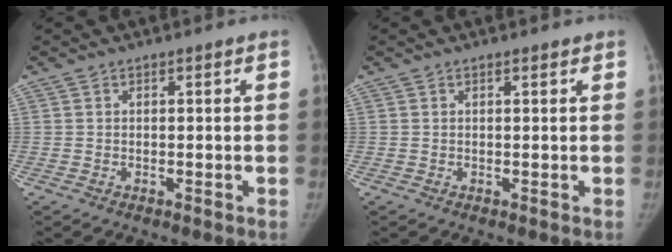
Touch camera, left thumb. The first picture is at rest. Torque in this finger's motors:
{"motor_torque": [-0.14, -0.01, -0.21, -0.23, -0.06]}